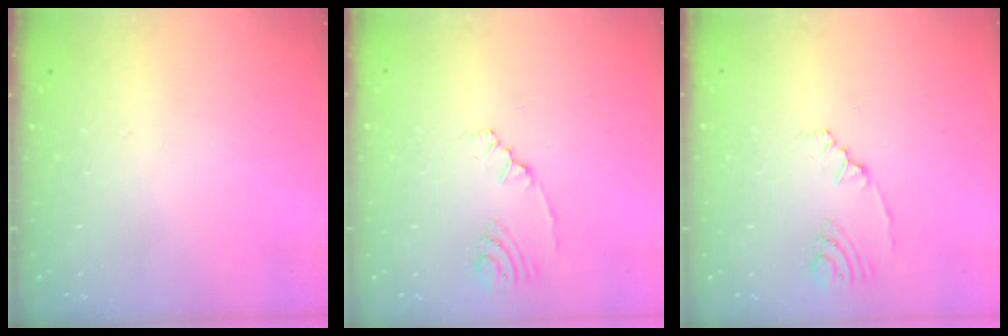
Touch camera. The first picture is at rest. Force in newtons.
{"total": 1.8, "press": 1.5, "slide": 1.0}
{"total": 1.8, "press": 1.5, "slide": 1.0}